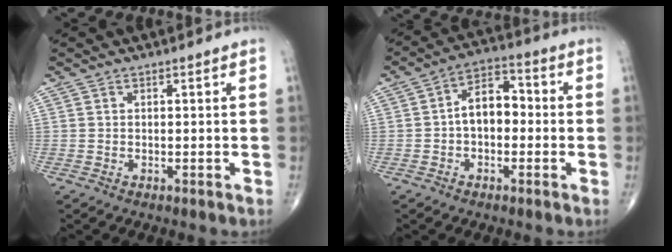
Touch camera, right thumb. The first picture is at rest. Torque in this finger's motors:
{"motor_torque": [0.09, 0.14, 0.04, 0.01, 0.15]}